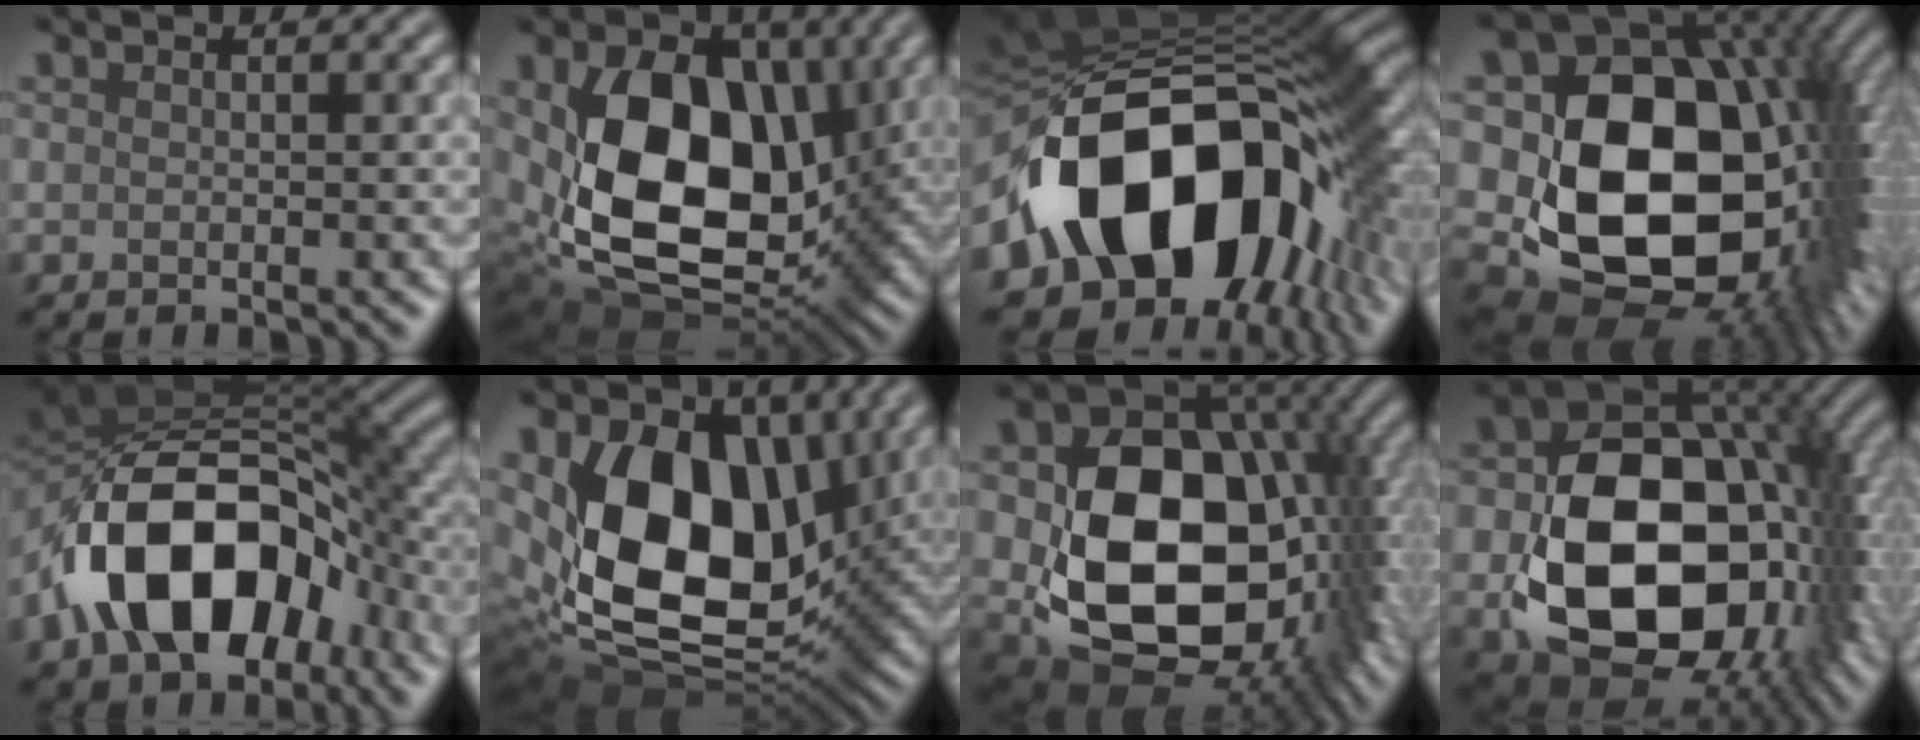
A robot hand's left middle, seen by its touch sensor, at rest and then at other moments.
{"total": 15.7, "force": [0.7, 10.5, 11.7], "torque": [-0.230, -0.036, 0.015]}
{"total": 17.5, "force": [-3.0, 12.2, 12.2], "torque": [-0.221, -0.029, -0.039]}
{"total": 20.3, "force": [1.2, 14.4, 14.2], "torque": [-0.290, -0.040, 0.068]}
{"total": 15.4, "force": [-4.9, 9.5, 11.1], "torque": [-0.177, 0.007, -0.093]}
{"total": 15.6, "force": [2.5, 10.2, 11.6], "torque": [-0.228, -0.021, 0.044]}
{"total": 16.9, "force": [-0.4, 12.3, 11.6], "torque": [-0.191, -0.042, 0.010]}
{"total": 17.1, "force": [-2.9, 12.0, 11.9], "torque": [-0.201, -0.035, -0.040]}